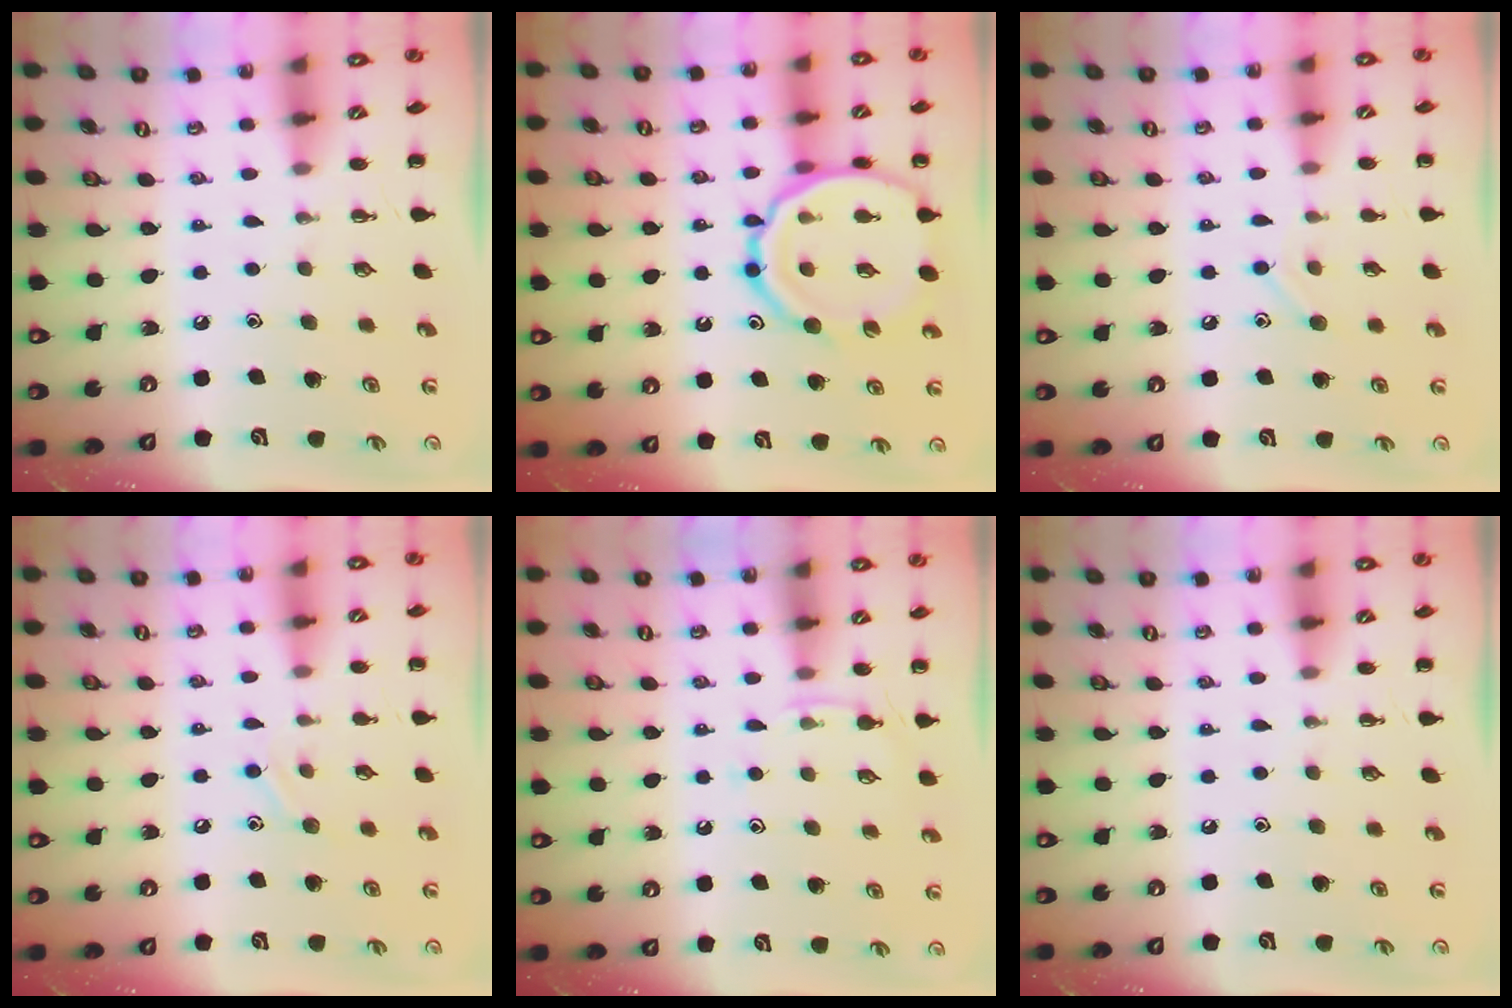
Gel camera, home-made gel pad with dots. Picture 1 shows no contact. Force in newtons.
{"total": 16.5, "press": 16.4, "slide": 1.7}
{"total": 6.5, "press": 6.3, "slide": 1.7}
{"total": 6.2, "press": 6.0, "slide": 1.7}
{"total": 5.9, "press": 5.8, "slide": 1.4}
{"total": 0.0}